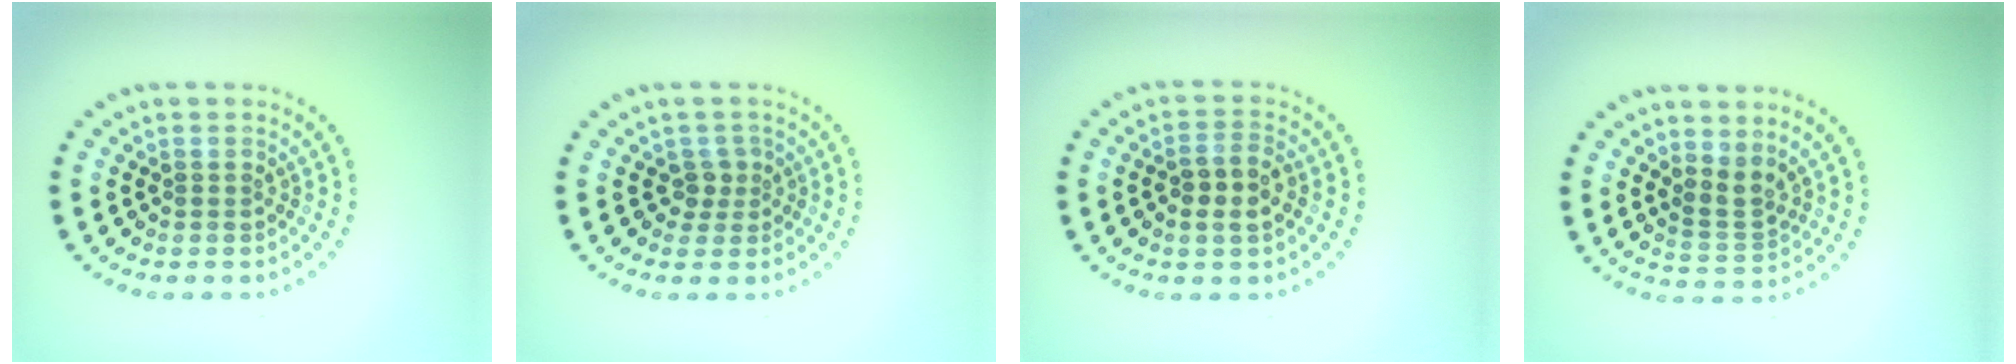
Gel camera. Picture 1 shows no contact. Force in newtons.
{"total": 1.5, "press": 1.0, "slide": 1.1}
{"total": 2.8, "press": 2.7, "slide": 0.7}
{"total": 2.3, "press": 1.5, "slide": 1.7}